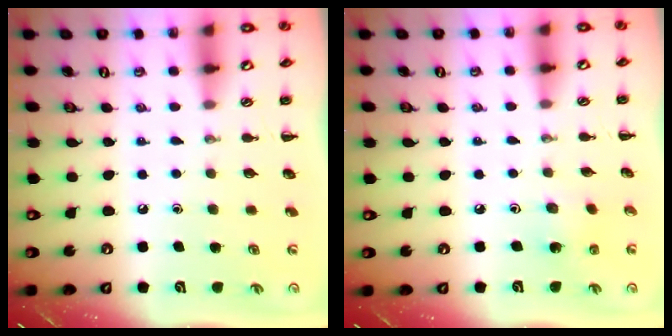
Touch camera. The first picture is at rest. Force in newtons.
{"total": 2.1, "press": 2.0, "slide": 0.7}